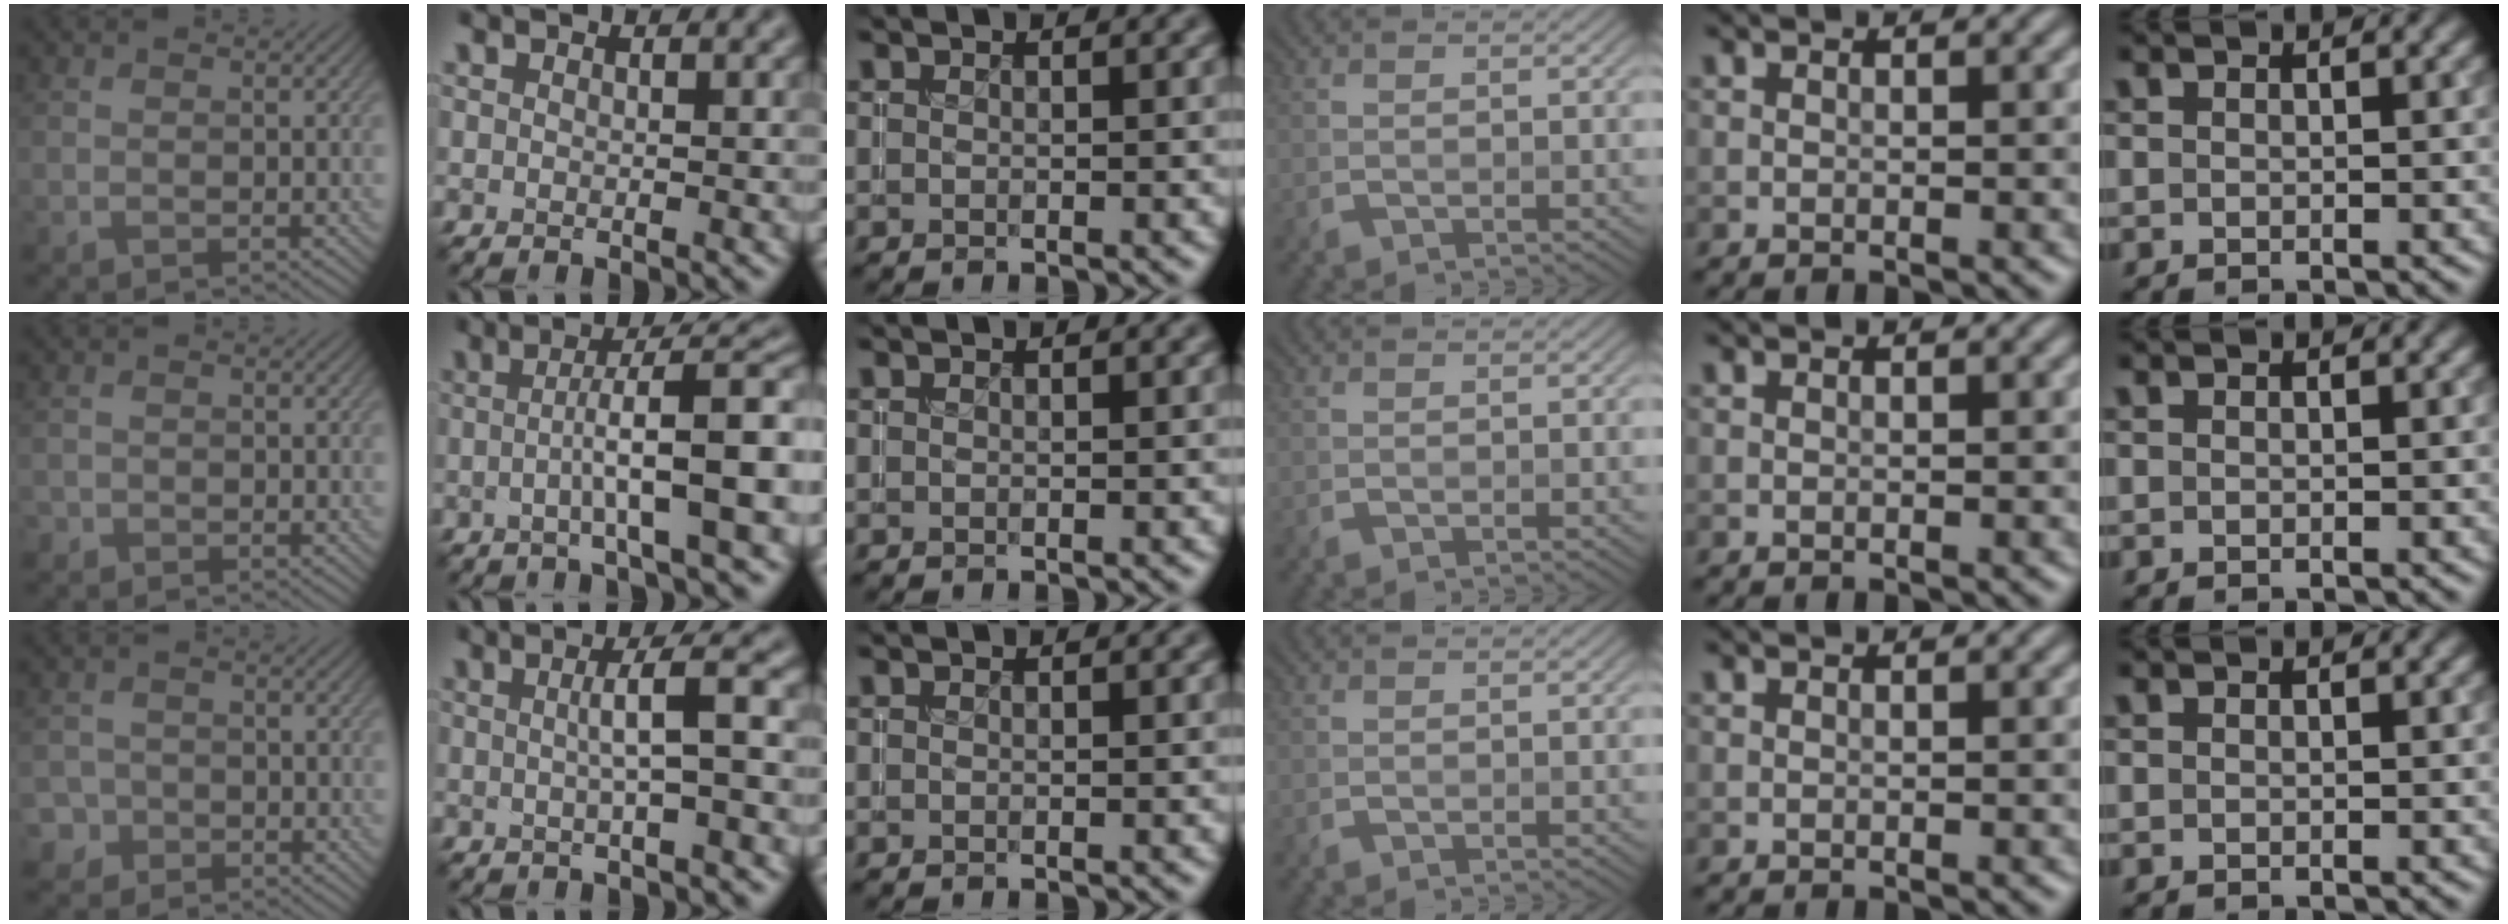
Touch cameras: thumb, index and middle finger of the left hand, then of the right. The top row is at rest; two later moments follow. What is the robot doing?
{"motion": "insert", "object": "coin"}